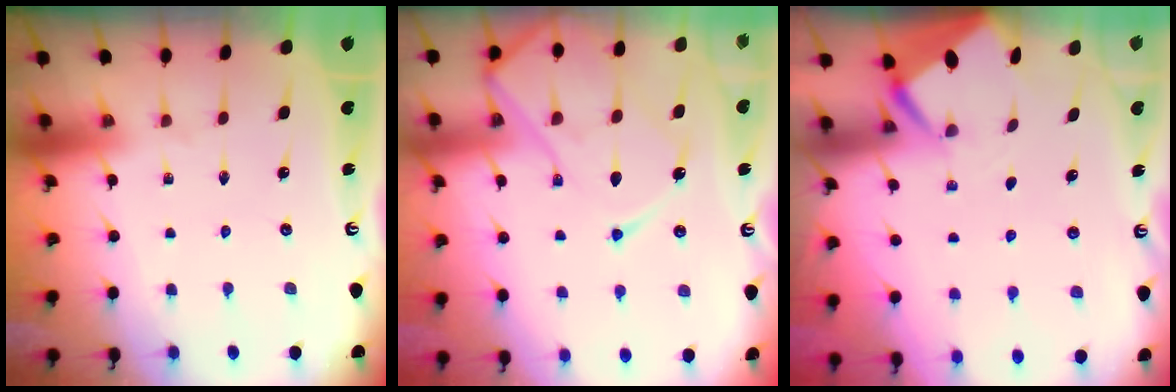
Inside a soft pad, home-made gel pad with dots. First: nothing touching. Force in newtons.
{"total": 14.6, "press": 14.6, "slide": 1.3}
{"total": 2.5, "press": 2.5, "slide": 0.3}